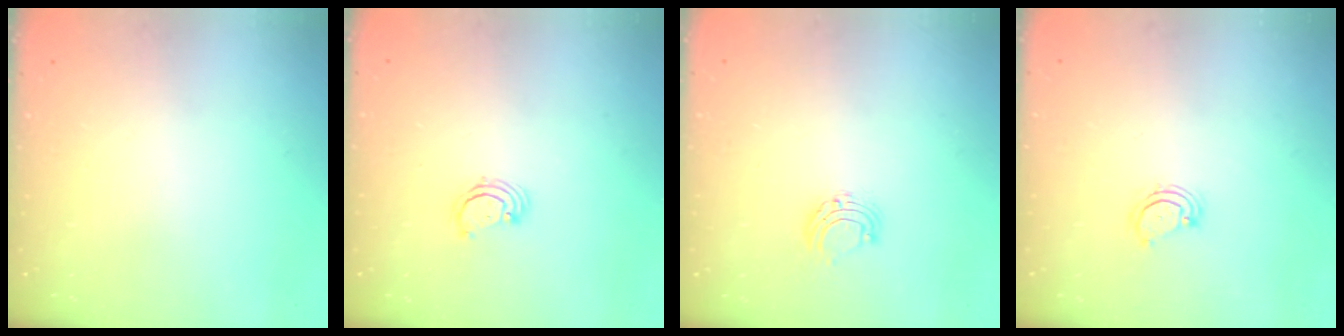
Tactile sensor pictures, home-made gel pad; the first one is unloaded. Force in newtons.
{"total": 2.8, "press": 2.8, "slide": 0.2}
{"total": 5.5, "press": 5.4, "slide": 0.6}
{"total": 3.3, "press": 3.2, "slide": 0.7}